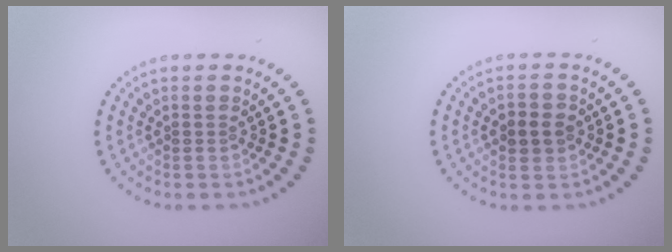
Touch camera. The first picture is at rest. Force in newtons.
{"total": 2.3, "press": 2.3, "slide": 0.4}